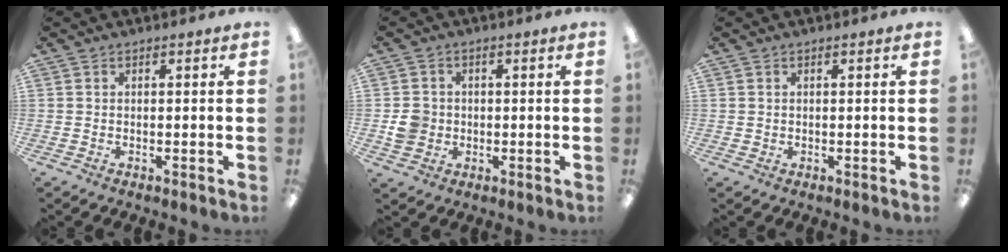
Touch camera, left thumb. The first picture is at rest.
{"total": 5.0, "force": [-0.4, 4.8, 1.5], "torque": [-0.015, 0.007, -0.007]}
{"total": 0.7, "force": [0.3, 0.6, 0.0], "torque": [0.000, 0.003, 0.006]}